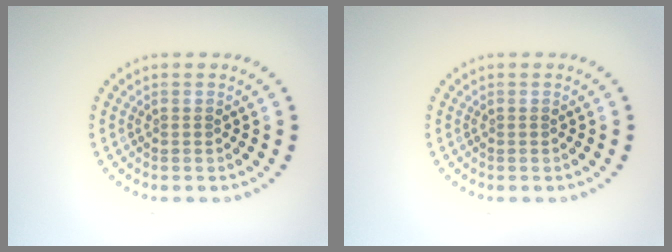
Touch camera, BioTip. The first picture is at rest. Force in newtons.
{"total": 0.0}